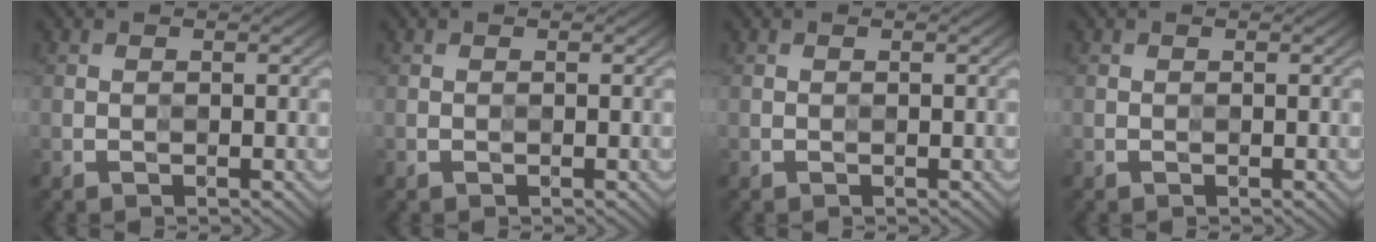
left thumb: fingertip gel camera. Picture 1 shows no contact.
{"total": 0.0}
{"total": 0.0}
{"total": 0.0}